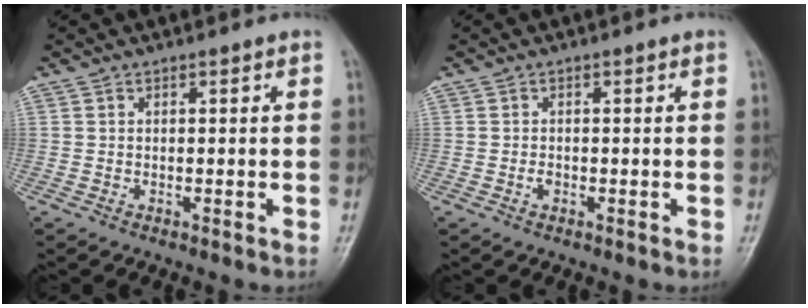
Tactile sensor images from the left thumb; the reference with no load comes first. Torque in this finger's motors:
{"motor_torque": [-0.20, 0.70, 0.19, 0.13, -0.04]}